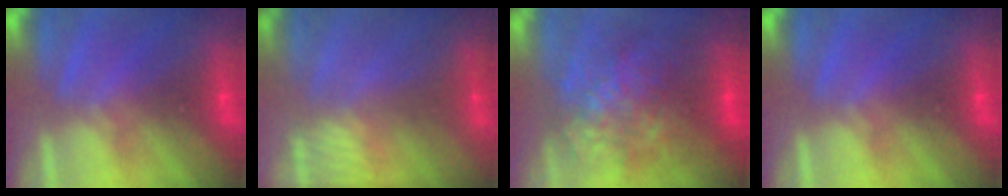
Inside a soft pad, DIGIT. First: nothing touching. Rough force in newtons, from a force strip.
{"total": 3.0}
{"total": 7.1}
{"total": 0.0}